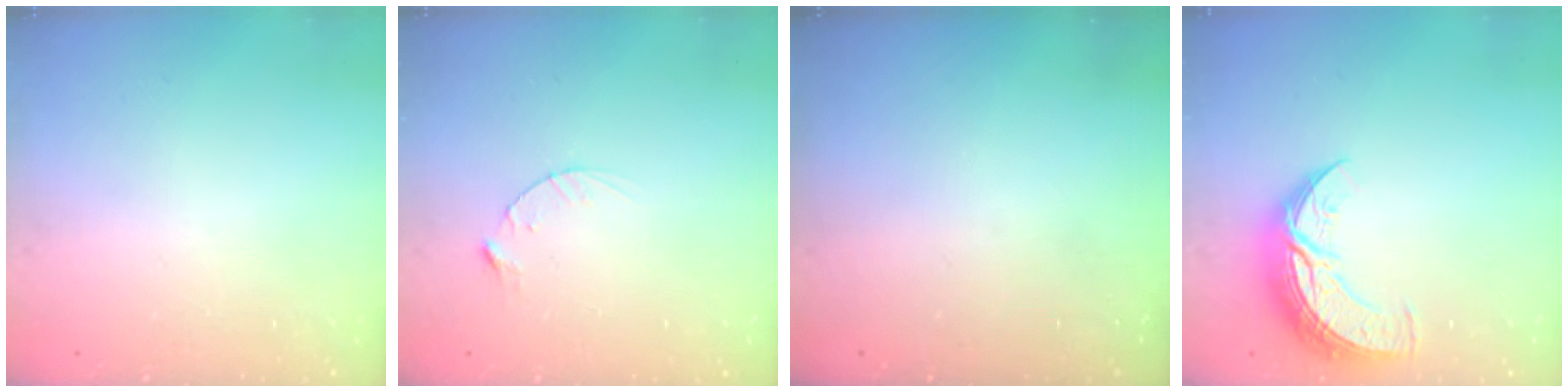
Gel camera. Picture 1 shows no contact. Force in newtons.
{"total": 2.8, "press": 2.8, "slide": 0.4}
{"total": 0.0}
{"total": 12.7, "press": 12.6, "slide": 0.6}